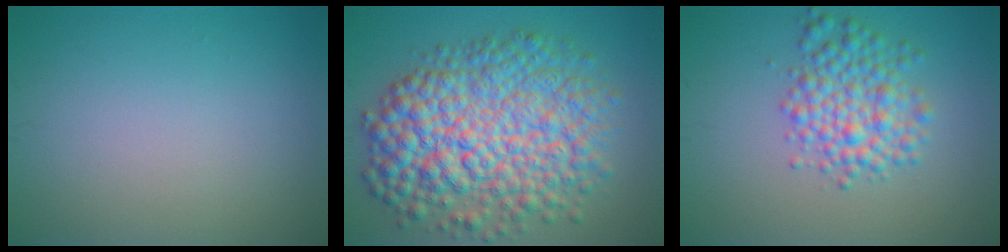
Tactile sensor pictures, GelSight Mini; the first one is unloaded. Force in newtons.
{"total": 11.0, "press": 11.0, "slide": 0.1}
{"total": 4.5, "press": 4.5, "slide": 0.1}